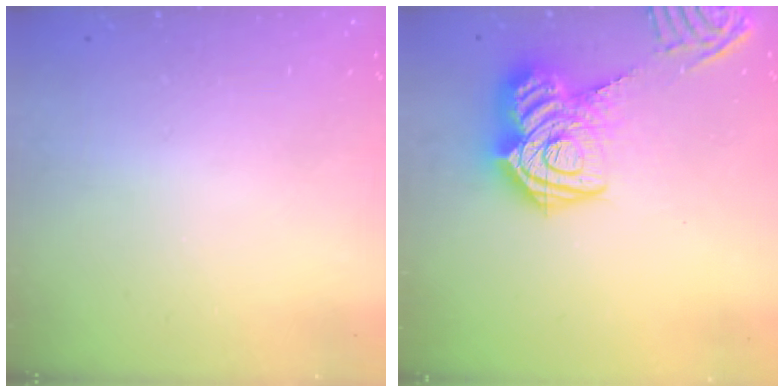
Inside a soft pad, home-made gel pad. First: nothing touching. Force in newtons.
{"total": 20.4, "press": 20.3, "slide": 2.1}